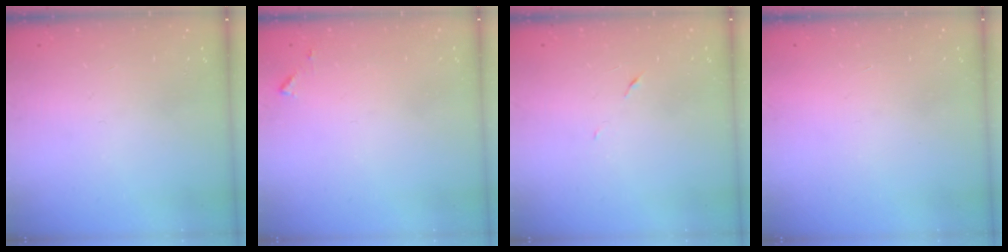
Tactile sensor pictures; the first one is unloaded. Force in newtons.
{"total": 4.5, "press": 4.4, "slide": 0.4}
{"total": 5.0, "press": 4.8, "slide": 1.4}
{"total": 1.5, "press": 1.5, "slide": 0.1}